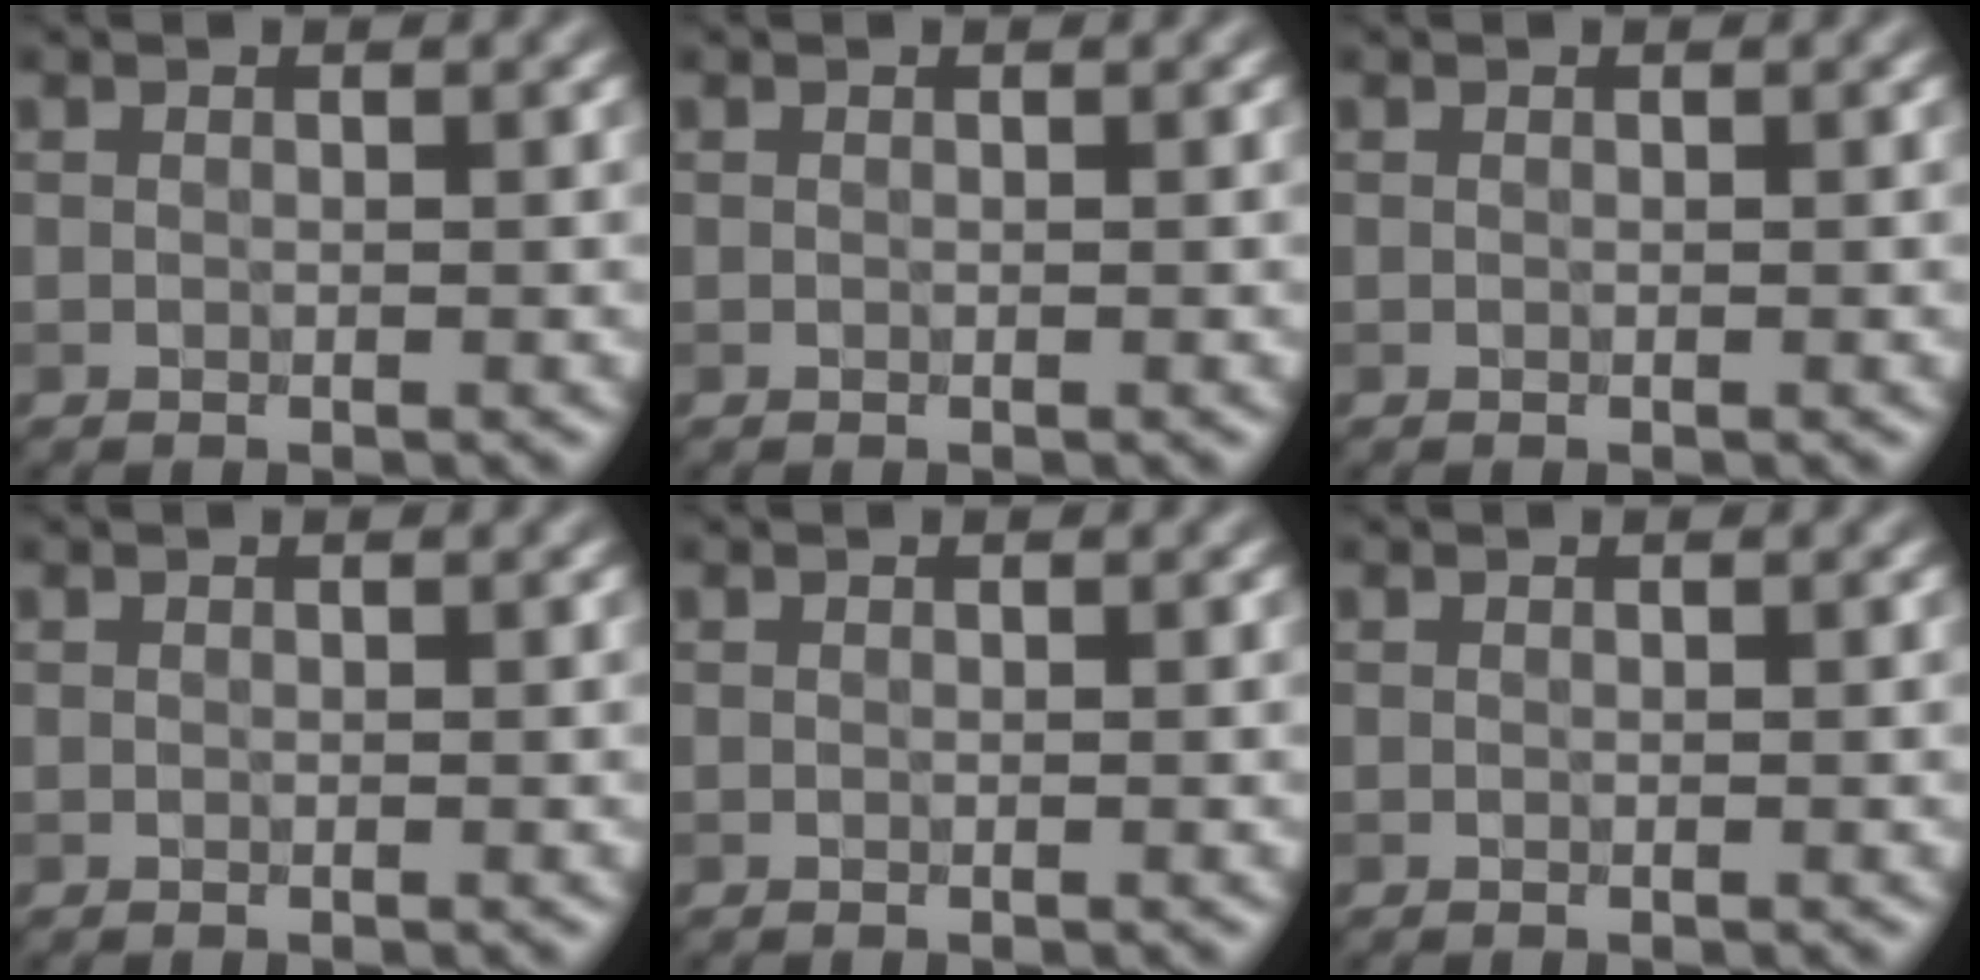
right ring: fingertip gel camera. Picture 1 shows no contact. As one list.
[{"total": 0.0}, {"total": 0.0}, {"total": 0.0}, {"total": 0.0}, {"total": 0.0}]